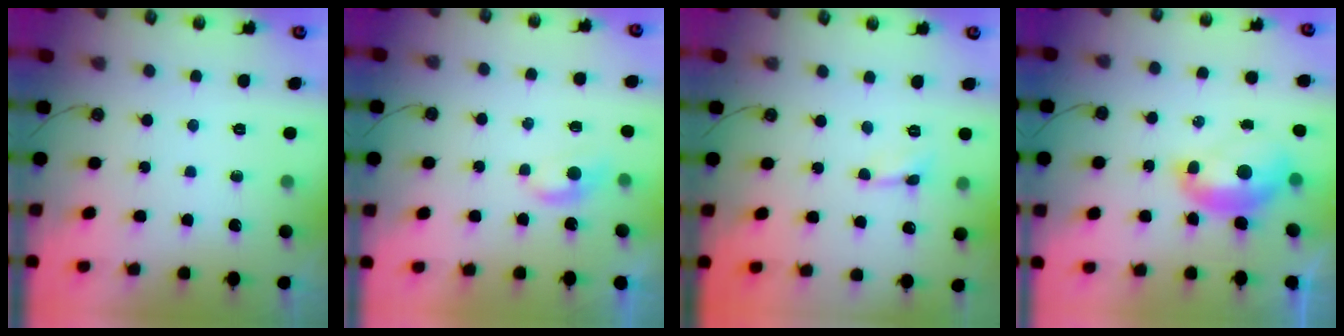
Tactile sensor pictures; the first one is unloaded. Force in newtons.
{"total": 1.1, "press": 1.0, "slide": 0.4}
{"total": 0.8, "press": 0.7, "slide": 0.3}
{"total": 2.0, "press": 1.9, "slide": 0.7}